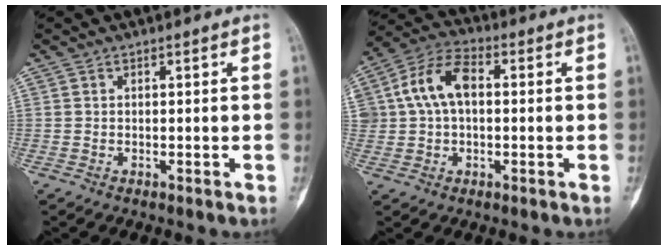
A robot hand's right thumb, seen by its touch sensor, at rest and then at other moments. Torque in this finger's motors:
{"motor_torque": [0.06, 0.08, 0.42, -0.27, 0.16]}